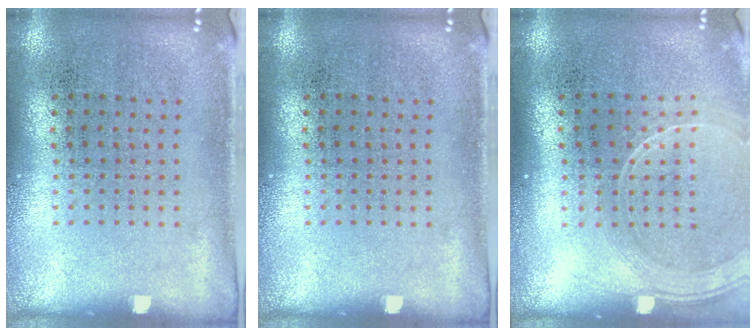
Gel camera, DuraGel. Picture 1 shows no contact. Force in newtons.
{"total": 0.0}
{"total": 1.6, "press": 1.4, "slide": 0.8}